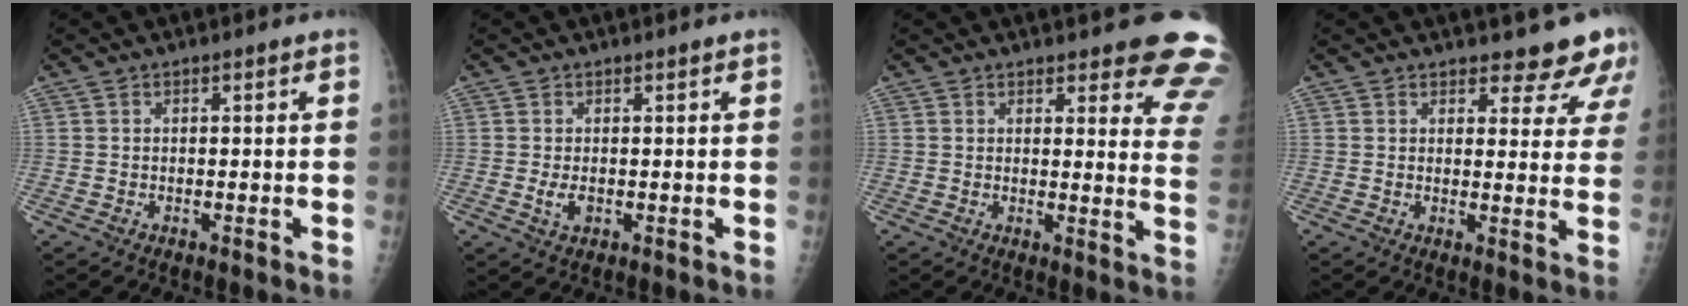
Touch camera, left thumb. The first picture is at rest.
{"total": 2.2, "force": [-0.1, 1.2, 1.8], "torque": [-0.041, -0.006, 0.000]}
{"total": 12.5, "force": [10.7, 3.2, 5.6], "torque": [-0.015, -0.074, 0.095]}
{"total": 8.6, "force": [7.8, 2.8, 2.2], "torque": [0.012, -0.050, 0.074]}